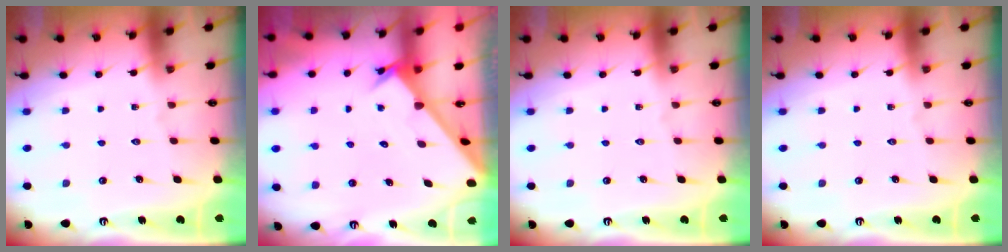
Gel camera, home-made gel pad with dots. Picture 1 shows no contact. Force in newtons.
{"total": 2.4, "press": 2.4, "slide": 0.2}
{"total": 0.0}
{"total": 0.0}